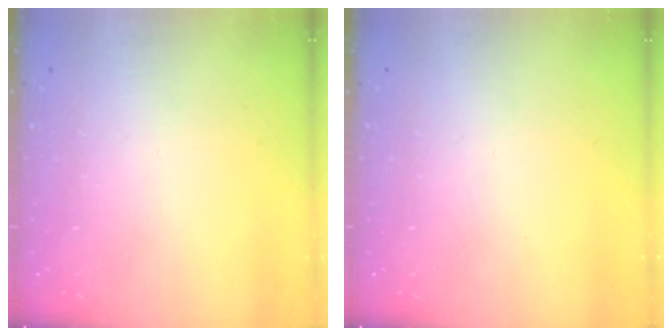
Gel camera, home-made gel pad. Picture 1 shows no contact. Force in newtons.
{"total": 0.0}